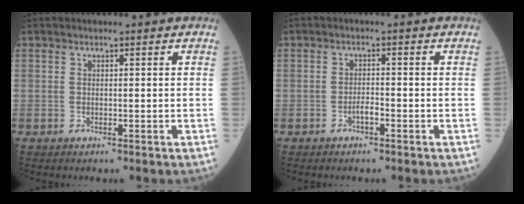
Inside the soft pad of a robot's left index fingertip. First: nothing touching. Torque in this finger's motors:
{"motor_torque": [0.39, 0.17, 0.02, 0.01]}